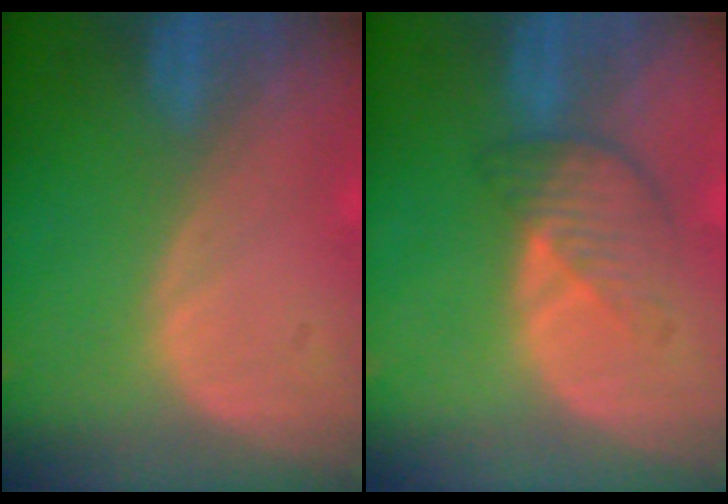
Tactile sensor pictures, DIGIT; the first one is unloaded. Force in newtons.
{"total": 4.5, "press": 4.1, "slide": 2.0}